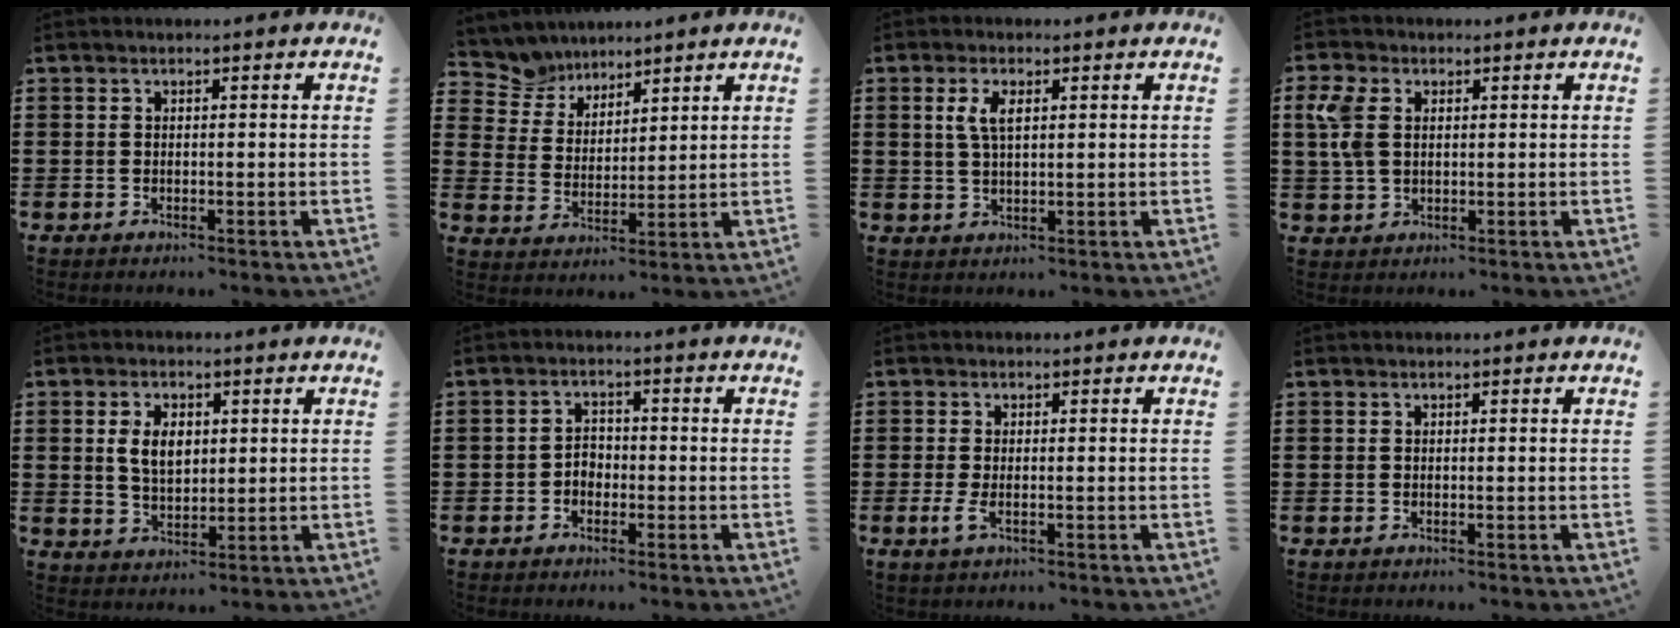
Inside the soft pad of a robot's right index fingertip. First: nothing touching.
{"total": 5.7, "force": [5.0, 2.7, -0.1], "torque": [-0.032, -0.017, 0.094]}
{"total": 3.7, "force": [1.1, 1.6, 3.2], "torque": [-0.068, 0.009, 0.018]}
{"total": 5.1, "force": [1.7, 3.3, 3.5], "torque": [-0.101, 0.004, 0.023]}
{"total": 5.1, "force": [1.0, 3.1, 3.9], "torque": [-0.075, 0.003, 0.010]}
{"total": 2.1, "force": [-1.1, 1.5, 0.9], "torque": [-0.022, 0.005, -0.024]}
{"total": 1.9, "force": [-0.5, 0.5, 1.7], "torque": [-0.045, -0.008, -0.012]}
{"total": 0.0}